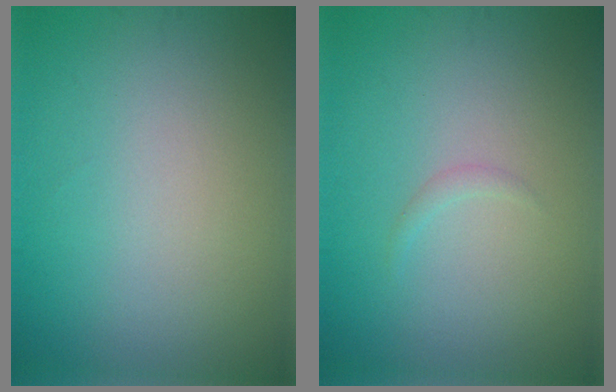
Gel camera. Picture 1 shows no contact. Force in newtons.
{"total": 0.6, "press": 0.6, "slide": 0.0}